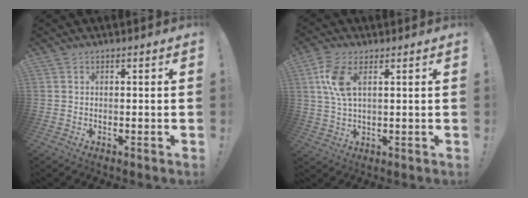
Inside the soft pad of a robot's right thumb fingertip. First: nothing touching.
{"total": 8.1, "force": [2.8, 3.2, 6.8], "torque": [-0.144, -0.003, 0.052]}